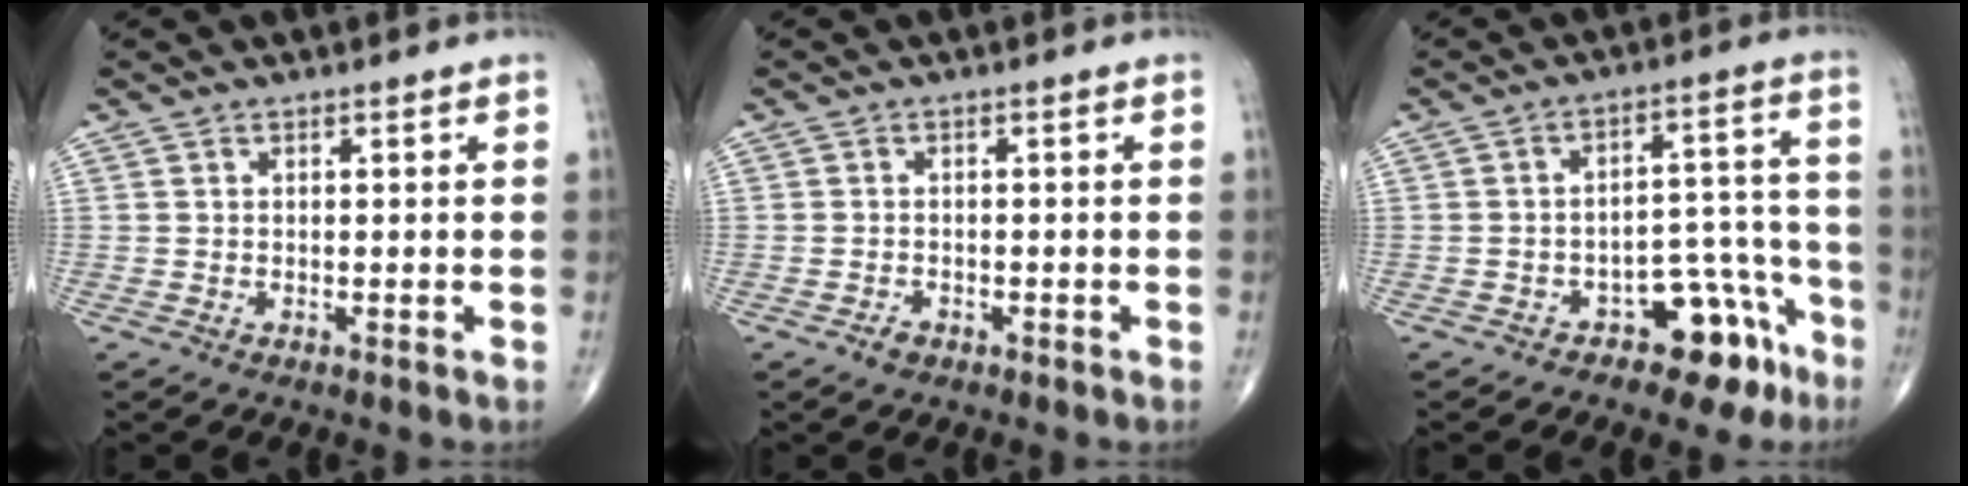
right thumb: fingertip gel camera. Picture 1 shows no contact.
{"total": 1.5, "force": [-1.0, 0.9, 0.7], "torque": [-0.012, 0.003, -0.016]}
{"total": 10.4, "force": [-6.5, 5.6, 5.8], "torque": [-0.033, 0.079, -0.090]}